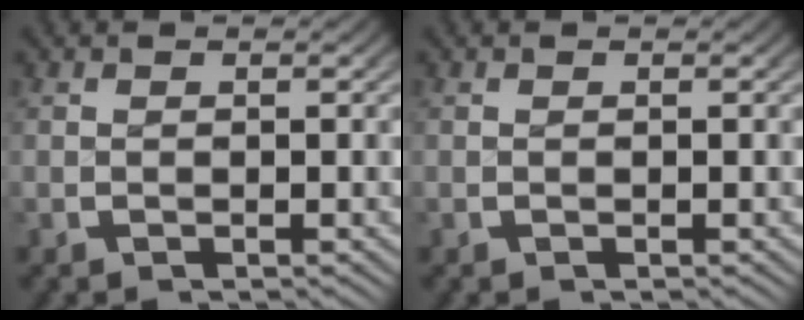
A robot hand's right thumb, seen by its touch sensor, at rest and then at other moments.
{"total": 0.0}